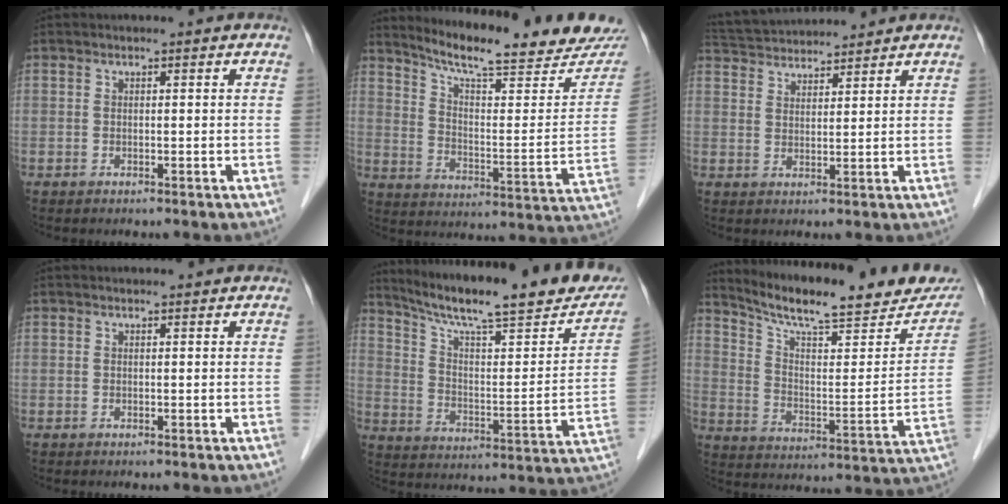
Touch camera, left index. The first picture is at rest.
{"total": 21.5, "force": [19.6, 1.8, 8.6], "torque": [-0.130, -0.064, 0.264]}
{"total": 9.2, "force": [8.9, 0.9, 2.2], "torque": [-0.051, 0.031, 0.148]}
{"total": 0.9, "force": [0.9, 0.0, 0.2], "torque": [-0.007, 0.007, 0.010]}
{"total": 25.1, "force": [20.6, 3.3, 13.9], "torque": [-0.217, -0.027, 0.288]}
{"total": 22.2, "force": [19.1, 3.9, 10.7], "torque": [-0.160, -0.029, 0.266]}